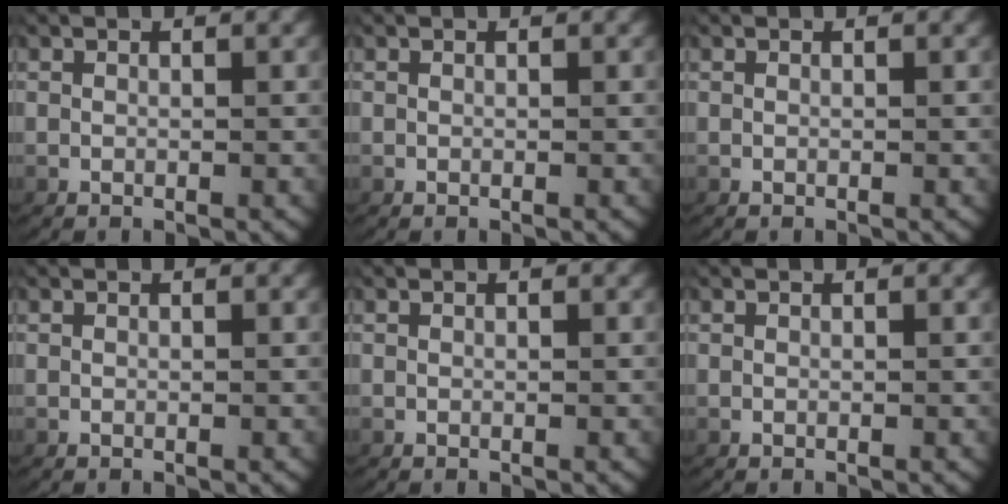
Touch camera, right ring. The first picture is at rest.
{"total": 0.0}
{"total": 0.0}
{"total": 0.0}
{"total": 0.0}
{"total": 0.0}